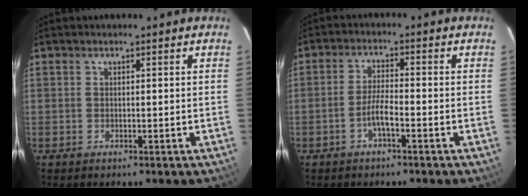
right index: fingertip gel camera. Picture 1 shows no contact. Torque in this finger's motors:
{"motor_torque": [0.56, -0.42, 0.31, 0.09]}